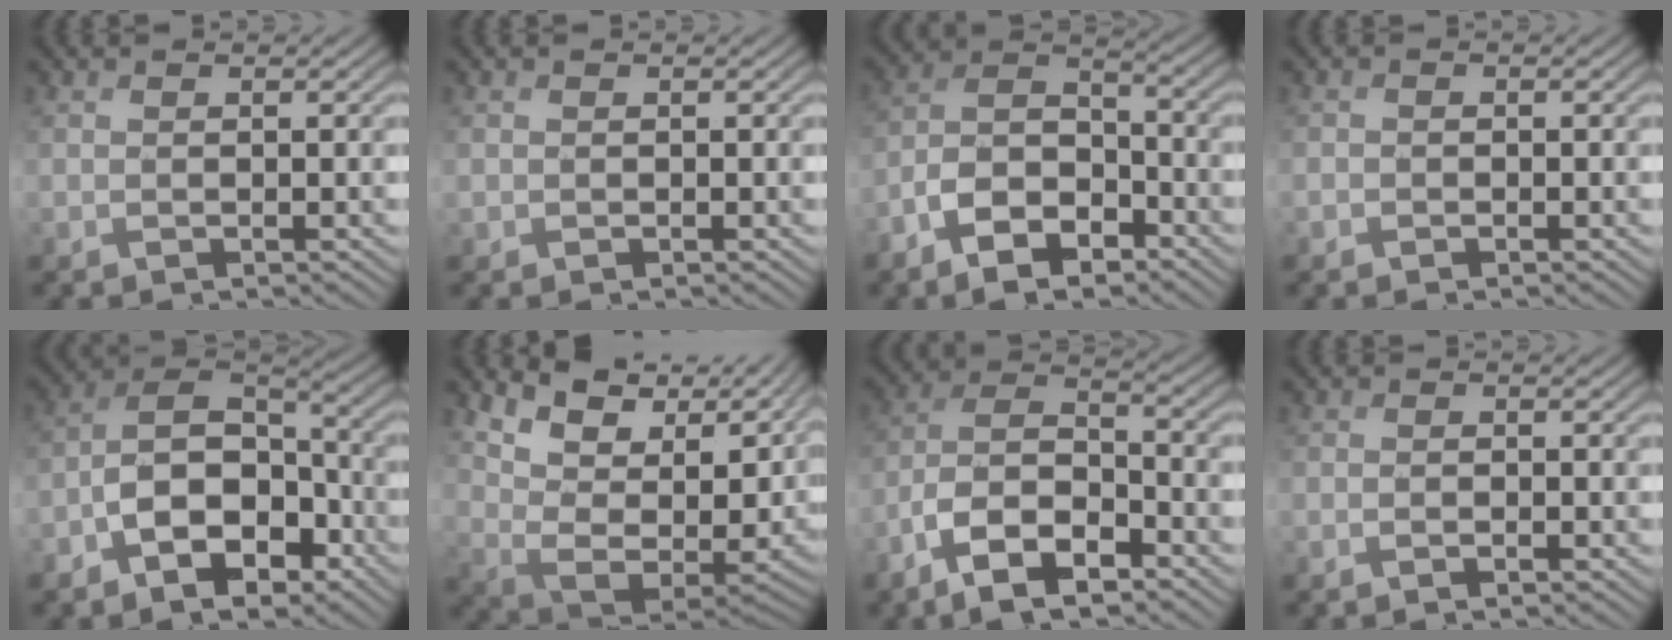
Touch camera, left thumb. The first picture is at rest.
{"total": 0.8, "force": [0.1, 0.8, 0.2], "torque": [-0.004, -0.001, 0.002]}
{"total": 9.0, "force": [-6.2, 4.4, 4.8], "torque": [-0.082, -0.001, -0.133]}
{"total": 1.2, "force": [-0.8, 0.9, 0.1], "torque": [0.002, -0.004, -0.019]}
{"total": 10.5, "force": [-5.5, 6.2, 6.4], "torque": [-0.110, -0.003, -0.119]}
{"total": 13.8, "force": [6.6, 5.4, 10.8], "torque": [-0.216, 0.001, 0.129]}
{"total": 10.6, "force": [-7.0, 4.2, 6.7], "torque": [-0.113, 0.001, -0.149]}
{"total": 1.1, "force": [-1.1, 0.1, 0.1], "torque": [0.008, 0.001, -0.025]}